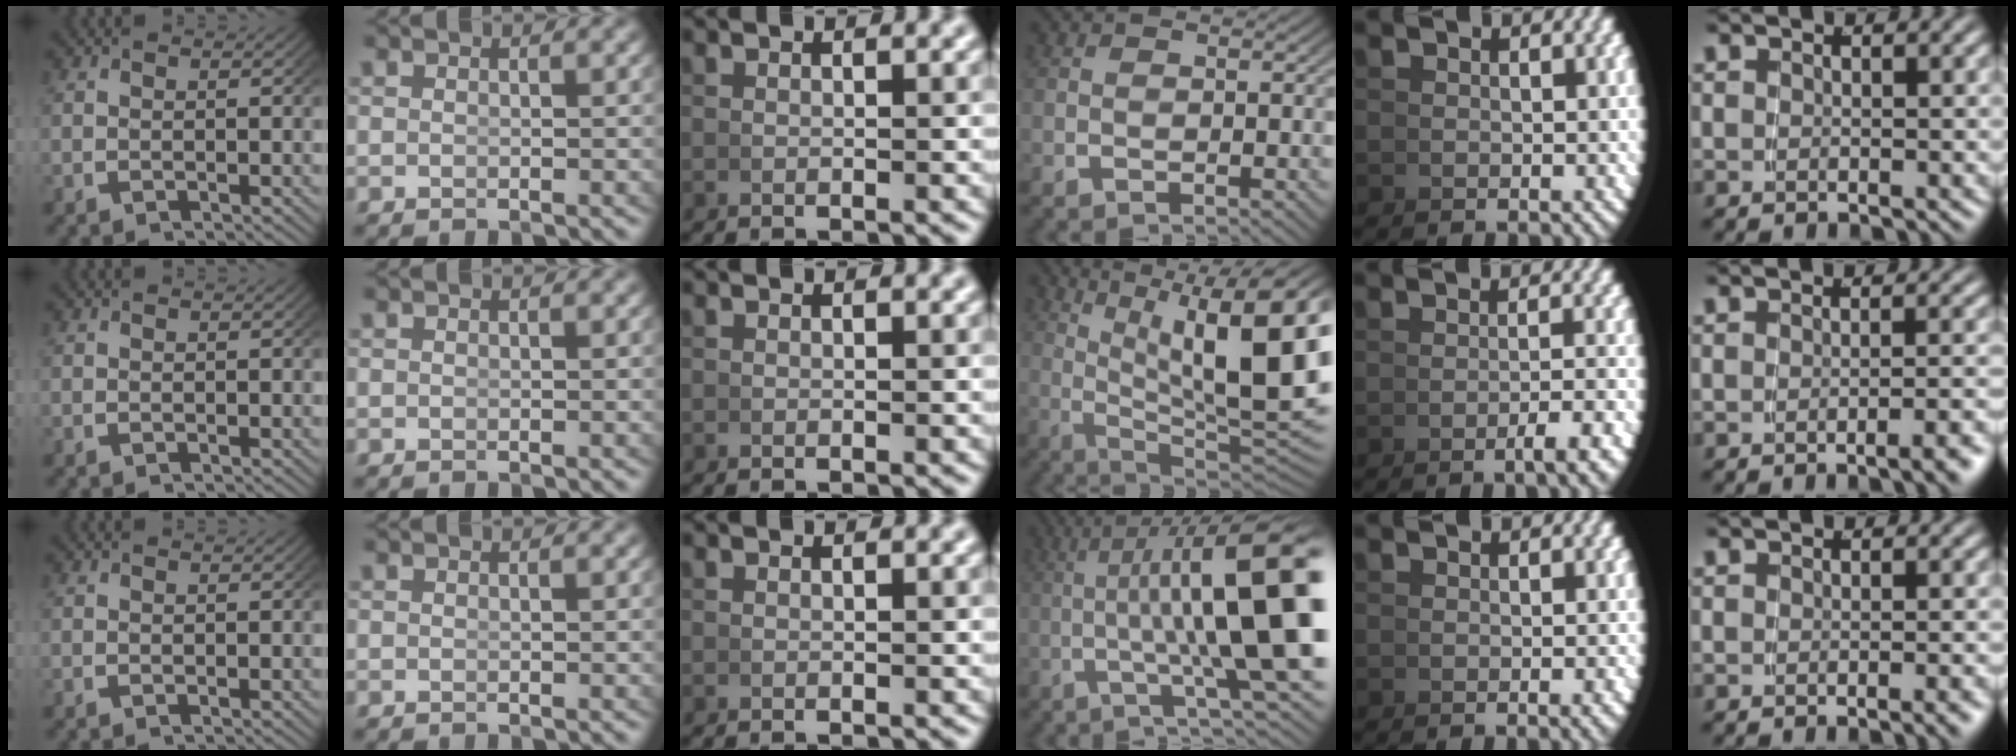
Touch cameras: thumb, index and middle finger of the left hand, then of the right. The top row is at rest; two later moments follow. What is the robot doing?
{"motion": "lift_and_place", "object": "cup"}